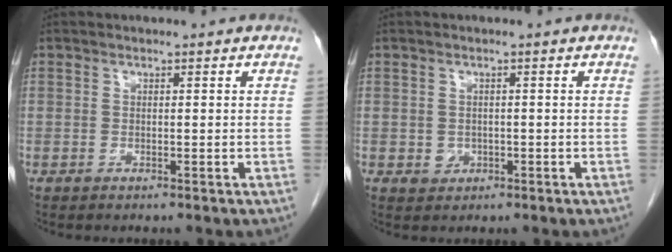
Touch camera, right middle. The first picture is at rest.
{"total": 1.7, "force": [-0.4, 1.5, 0.6], "torque": [-0.011, 0.003, 0.001]}